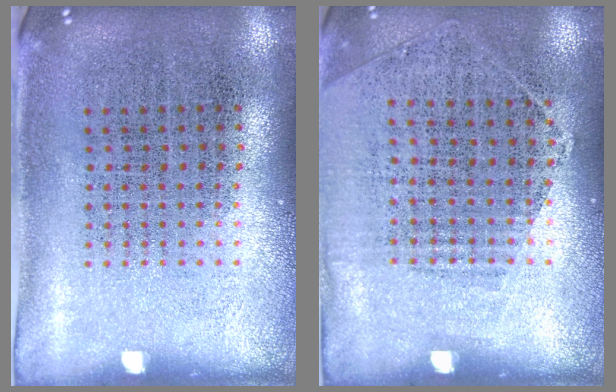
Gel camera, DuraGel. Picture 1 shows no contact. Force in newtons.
{"total": 1.1, "press": 0.9, "slide": 0.6}